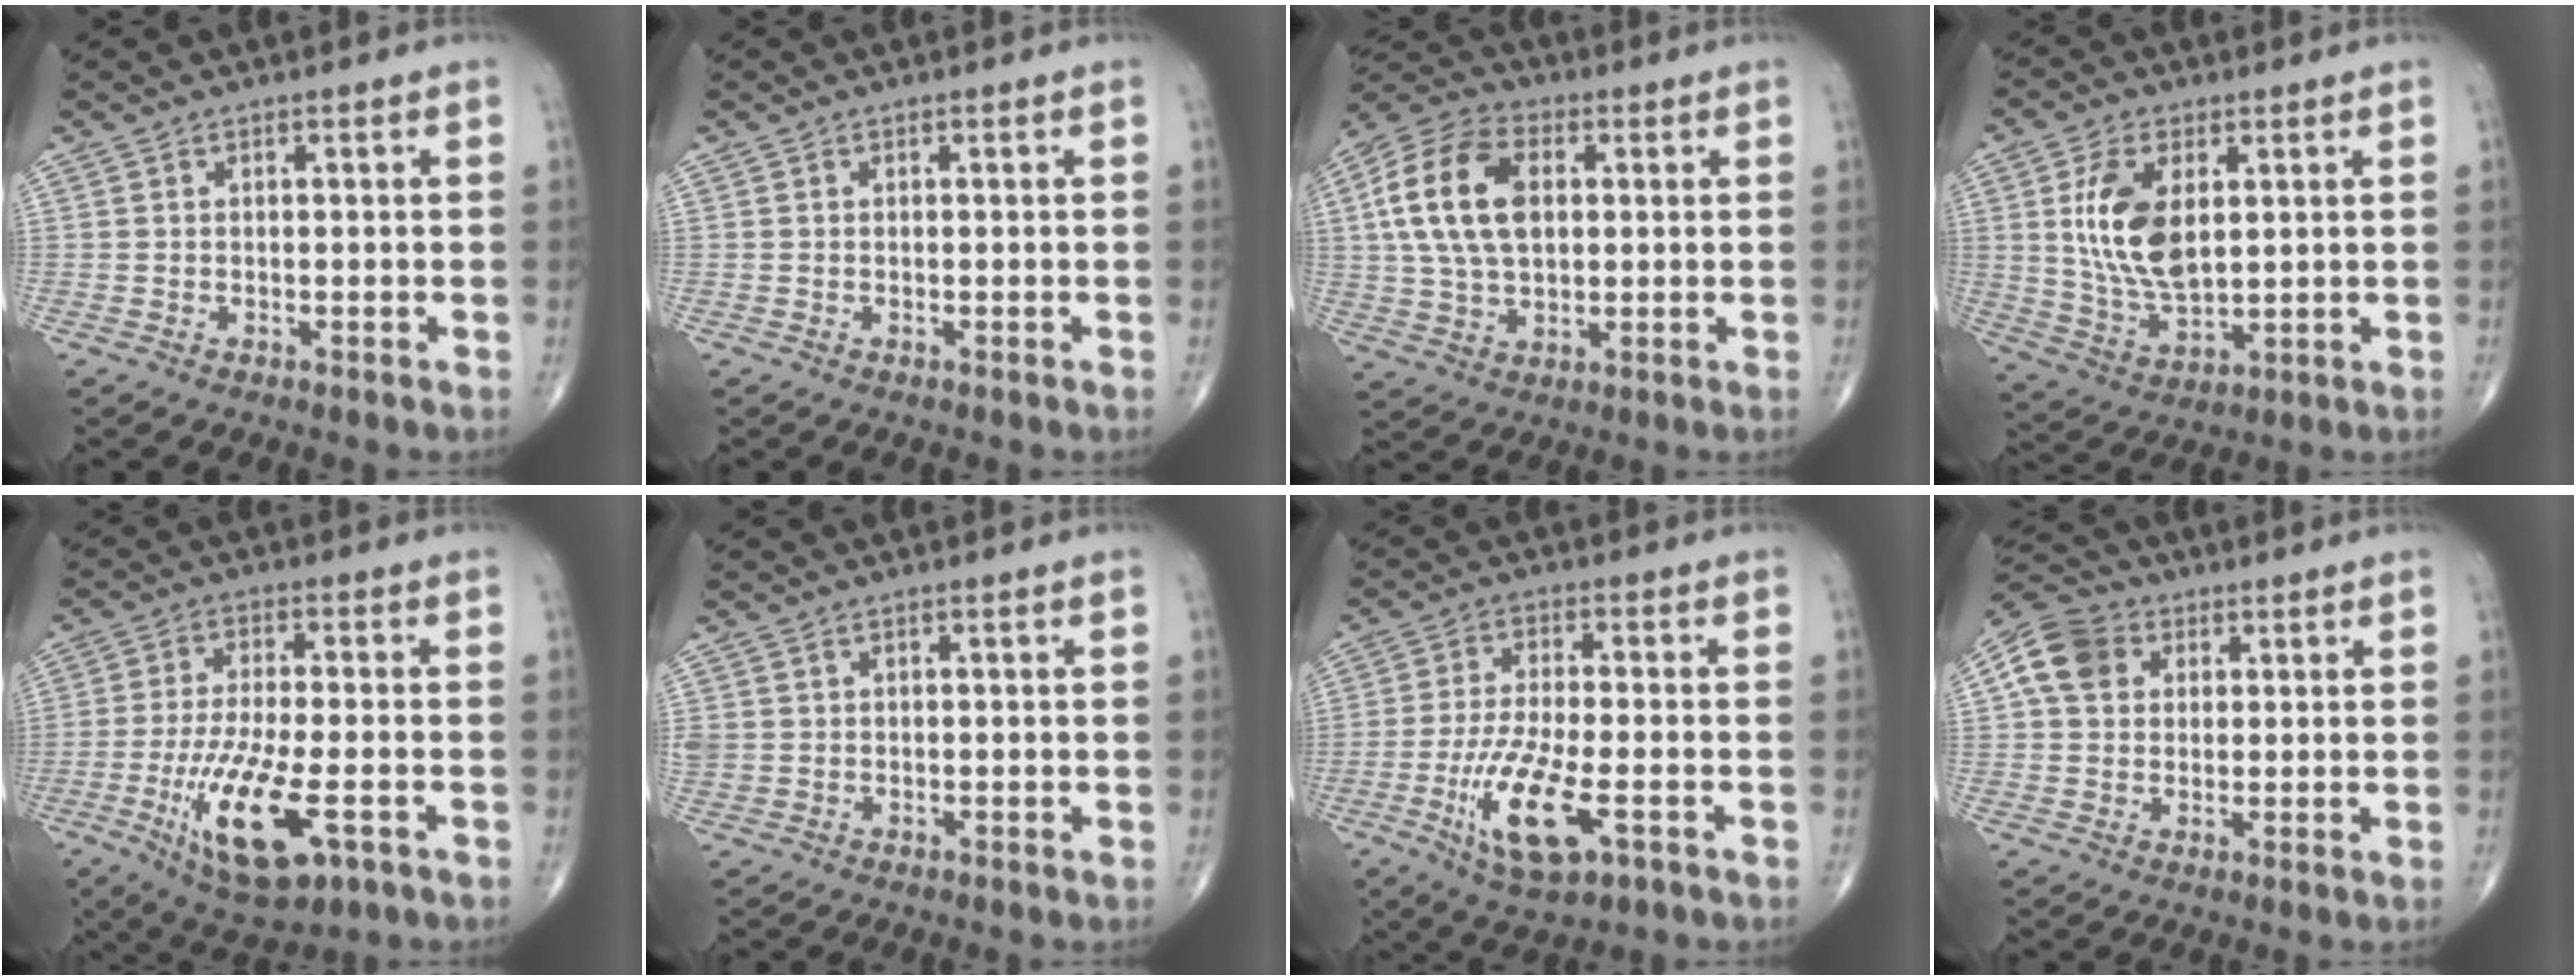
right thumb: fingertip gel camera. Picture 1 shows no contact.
{"total": 0.0}
{"total": 16.1, "force": [2.7, 9.9, 12.4], "torque": [-0.238, 0.011, 0.045]}
{"total": 12.9, "force": [2.9, 6.9, 10.5], "torque": [-0.198, -0.019, 0.063]}
{"total": 14.6, "force": [-5.2, 4.8, 12.8], "torque": [-0.254, -0.004, -0.081]}
{"total": 1.8, "force": [0.4, 1.6, 0.7], "torque": [-0.014, 0.002, 0.012]}
{"total": 11.3, "force": [-4.2, 3.6, 9.9], "torque": [-0.204, 0.003, -0.074]}
{"total": 9.3, "force": [2.6, 7.5, 4.9], "torque": [-0.078, 0.010, 0.038]}